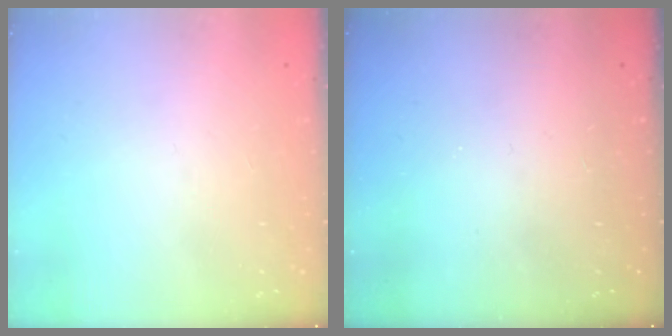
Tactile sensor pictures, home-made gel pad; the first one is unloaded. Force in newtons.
{"total": 0.0}